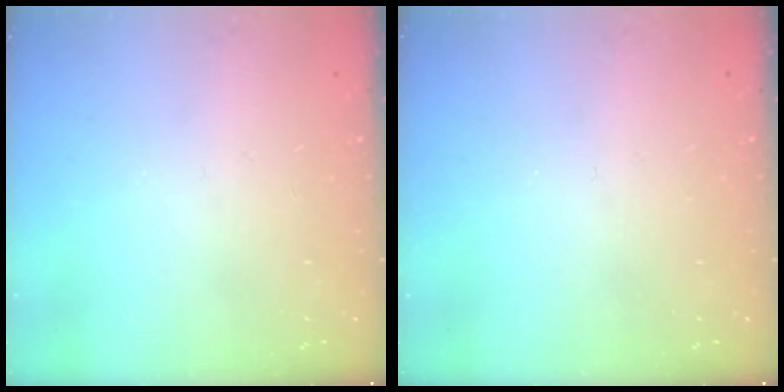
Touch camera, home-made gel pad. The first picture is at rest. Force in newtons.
{"total": 0.0}